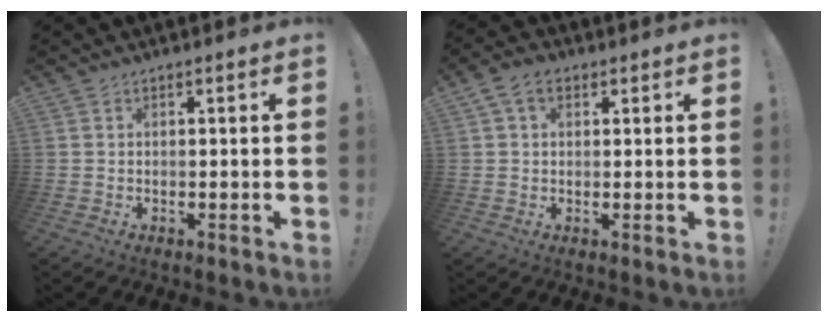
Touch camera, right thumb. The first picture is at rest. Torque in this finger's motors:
{"motor_torque": [-0.08, 0.07, 0.00, 0.00, 0.00]}